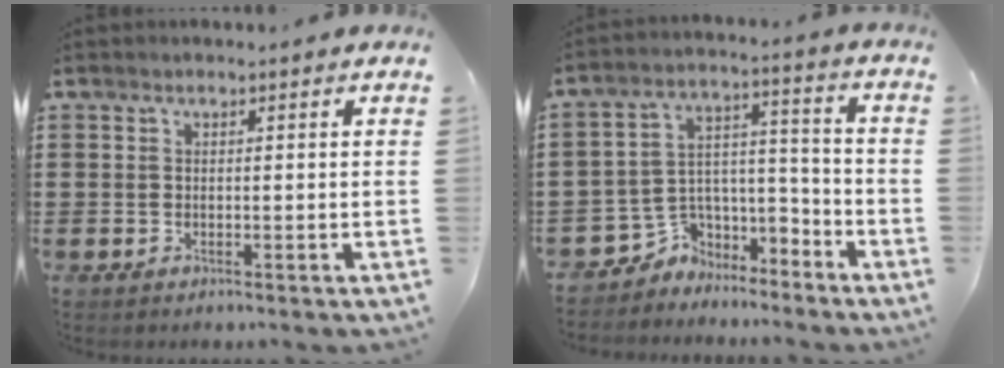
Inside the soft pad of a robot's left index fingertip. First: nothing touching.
{"total": 5.9, "force": [-4.6, 3.6, 0.7], "torque": [-0.030, 0.011, -0.092]}